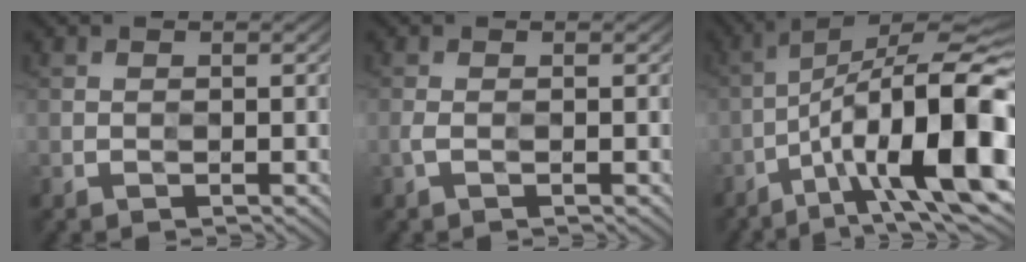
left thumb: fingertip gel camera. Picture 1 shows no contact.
{"total": 0.8, "force": [-0.4, 0.1, 0.7], "torque": [-0.025, 0.001, -0.010]}
{"total": 17.4, "force": [-6.5, 5.1, 15.2], "torque": [-0.220, 0.004, -0.101]}